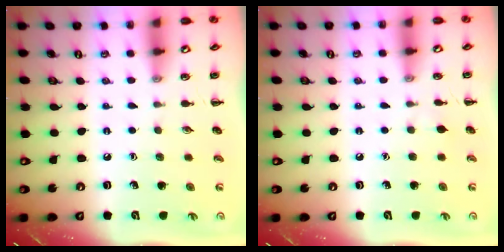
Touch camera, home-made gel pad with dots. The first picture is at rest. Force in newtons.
{"total": 2.8, "press": 2.6, "slide": 1.1}